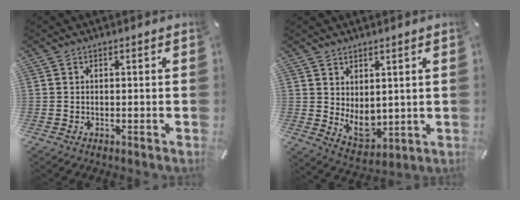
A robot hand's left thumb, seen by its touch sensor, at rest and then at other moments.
{"total": 7.5, "force": [1.1, 5.8, 4.6], "torque": [-0.063, -0.014, 0.027]}